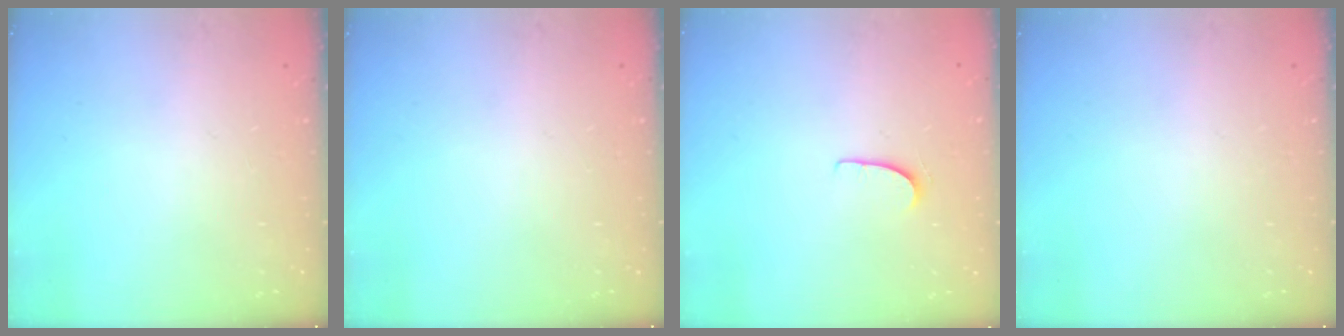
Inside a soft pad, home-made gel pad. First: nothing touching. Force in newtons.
{"total": 0.0}
{"total": 5.1, "press": 5.1, "slide": 0.4}
{"total": 0.0}